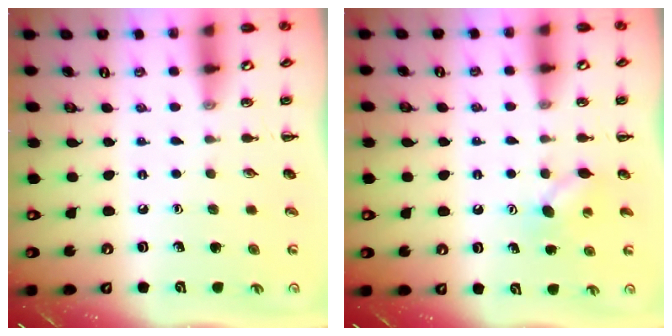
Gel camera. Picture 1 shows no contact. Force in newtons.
{"total": 4.2, "press": 4.1, "slide": 0.9}